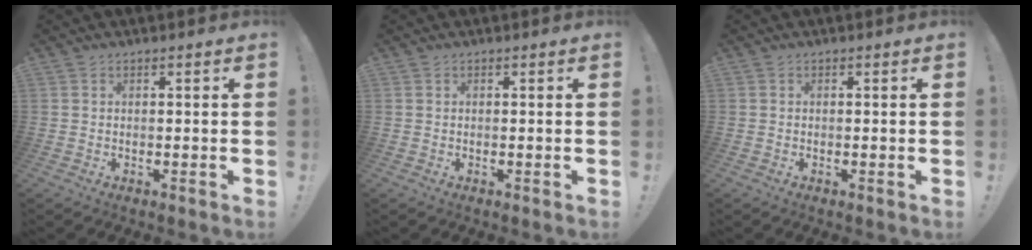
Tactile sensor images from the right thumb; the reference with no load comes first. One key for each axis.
{"total": 0.0}
{"total": 0.0}